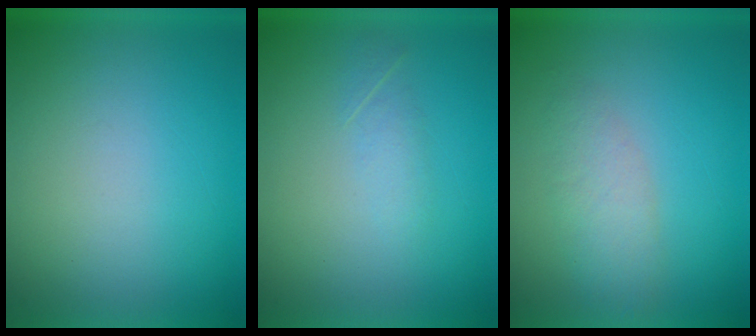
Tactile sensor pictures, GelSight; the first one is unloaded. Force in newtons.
{"total": 1.8}
{"total": 2.9}